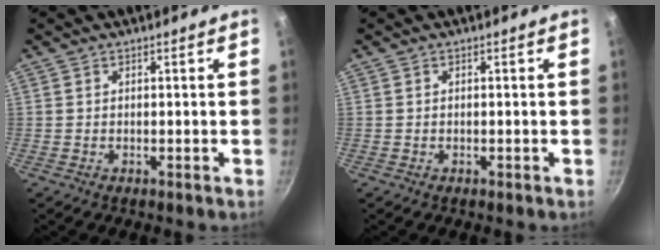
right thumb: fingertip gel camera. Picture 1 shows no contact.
{"total": 0.0}